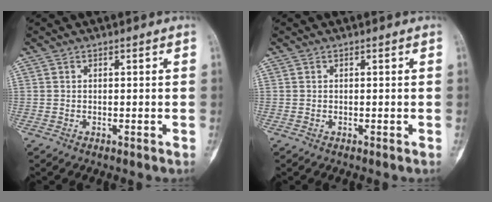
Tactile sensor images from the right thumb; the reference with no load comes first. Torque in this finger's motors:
{"motor_torque": [-0.26, 0.01, -0.09, 0.03, -0.04]}